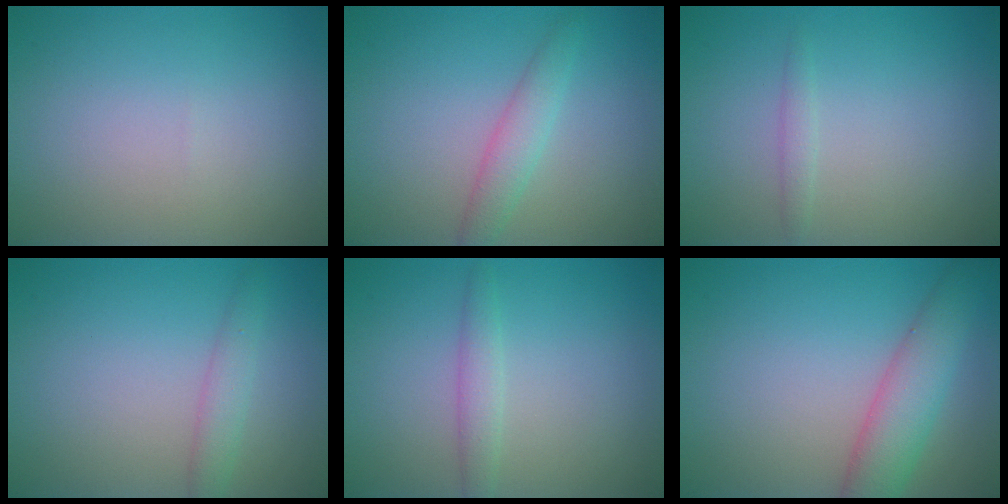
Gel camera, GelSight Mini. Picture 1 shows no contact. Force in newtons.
{"total": 2.3, "press": 2.3, "slide": 0.0}
{"total": 0.8, "press": 0.8, "slide": 0.0}
{"total": 1.8, "press": 1.8, "slide": 0.0}
{"total": 1.6, "press": 1.6, "slide": 0.0}
{"total": 4.8, "press": 4.8, "slide": 0.2}